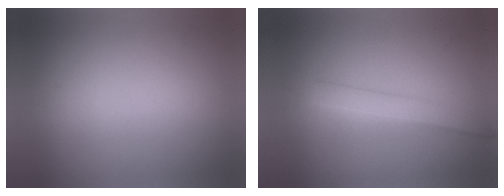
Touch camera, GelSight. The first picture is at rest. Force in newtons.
{"total": 2.2}